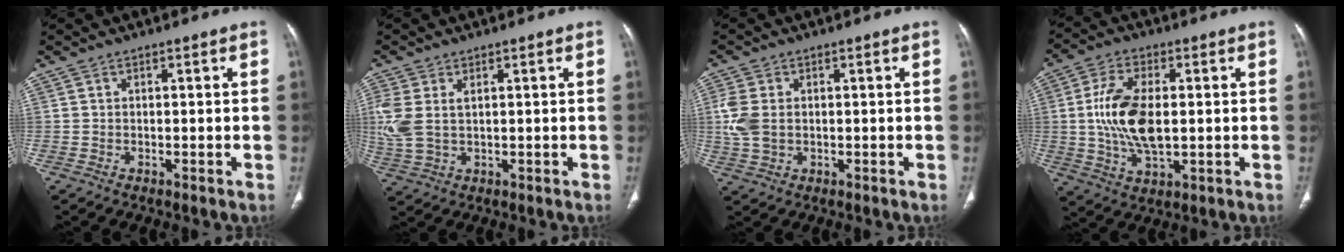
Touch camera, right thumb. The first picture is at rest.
{"total": 7.6, "force": [1.5, 4.6, 5.9], "torque": [-0.161, 0.007, 0.042]}
{"total": 5.8, "force": [0.4, 3.9, 4.2], "torque": [-0.109, 0.003, 0.012]}
{"total": 12.6, "force": [0.5, 6.4, 10.8], "torque": [-0.216, -0.003, 0.013]}